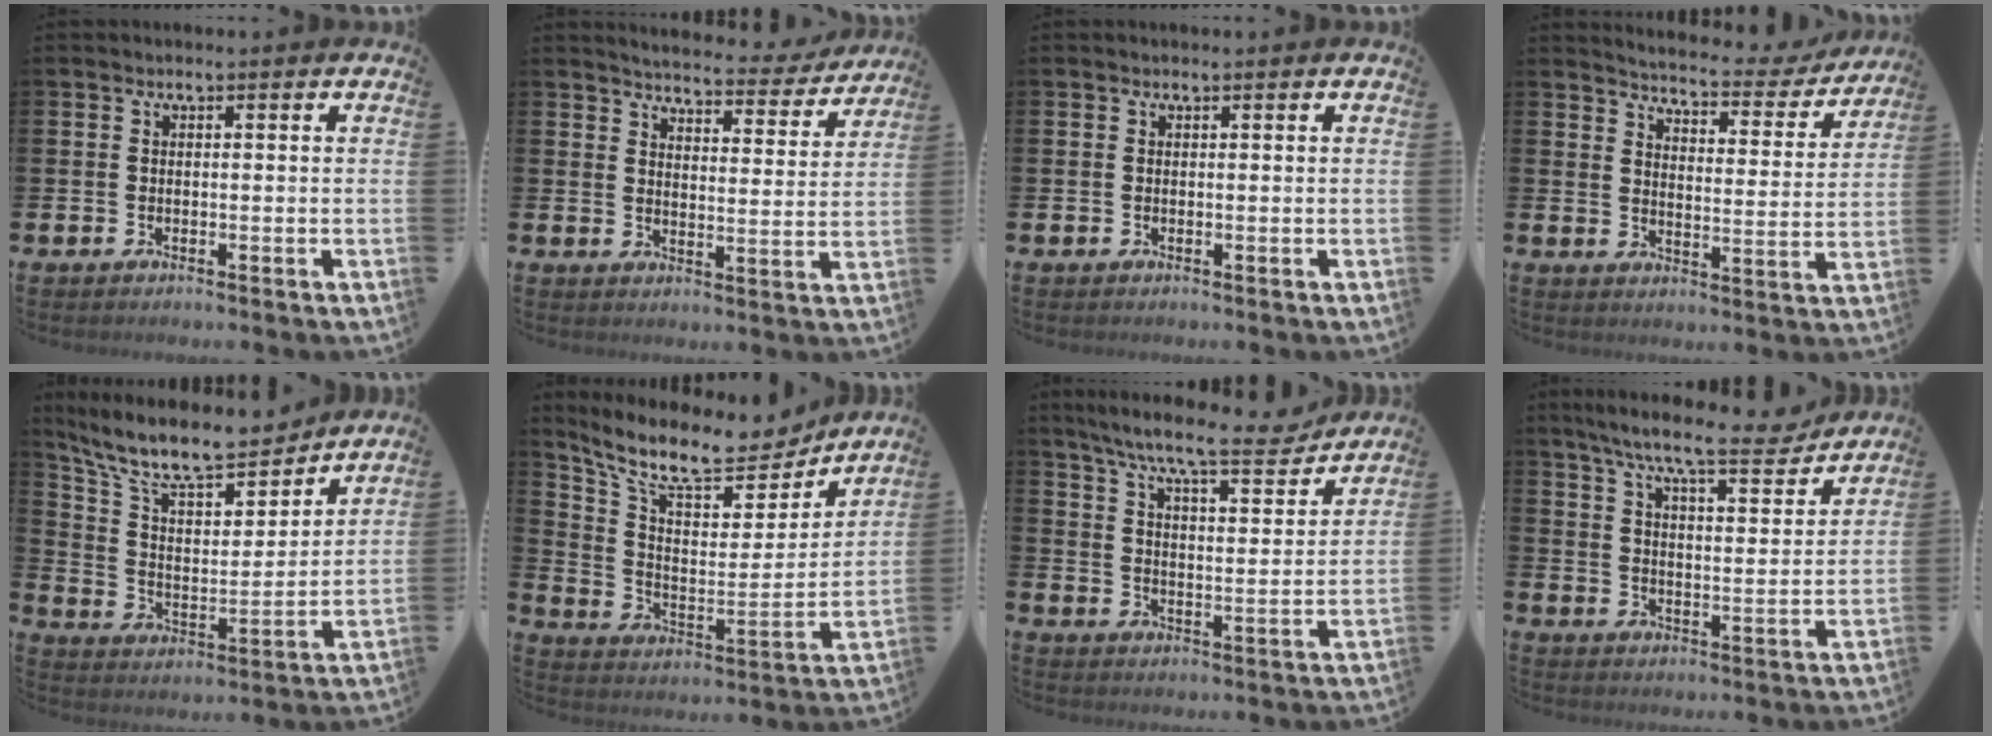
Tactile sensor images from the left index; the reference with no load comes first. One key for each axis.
{"total": 4.6, "fx": 4.5, "fy": 0.7, "fz": 0.6, "tx": -0.021, "ty": -0.040, "tz": 0.072}
{"total": 0.0}
{"total": 4.7, "fx": 4.6, "fy": 0.7, "fz": 0.8, "tx": -0.036, "ty": -0.039, "tz": 0.072}
{"total": 11.7, "fx": 10.2, "fy": 3.2, "fz": 4.7, "tx": -0.128, "ty": -0.064, "tz": 0.179}
{"total": 10.8, "fx": 9.5, "fy": 2.8, "fz": 4.3, "tx": -0.114, "ty": -0.063, "tz": 0.161}
{"total": 9.9, "fx": 8.8, "fy": 0.9, "fz": 4.5, "tx": -0.114, "ty": -0.051, "tz": 0.149}
{"total": 9.8, "fx": 8.7, "fy": 0.8, "fz": 4.4, "tx": -0.104, "ty": -0.052, "tz": 0.148}